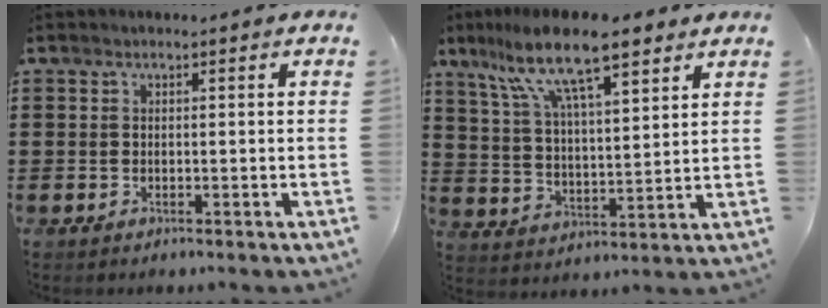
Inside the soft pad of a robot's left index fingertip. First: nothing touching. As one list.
[{"total": 12.8, "force": [9.0, 2.9, 8.6], "torque": [-0.183, -0.019, 0.154]}]